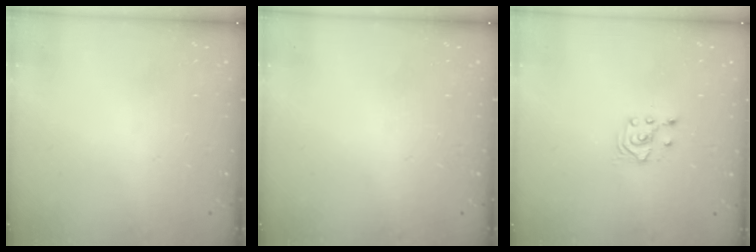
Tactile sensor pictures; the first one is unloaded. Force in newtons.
{"total": 0.0}
{"total": 2.5, "press": 2.4, "slide": 0.7}